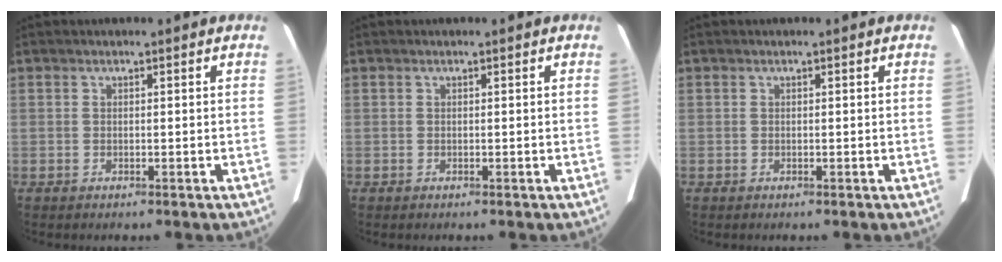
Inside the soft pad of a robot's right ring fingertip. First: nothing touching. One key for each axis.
{"total": 0.0}
{"total": 0.0}